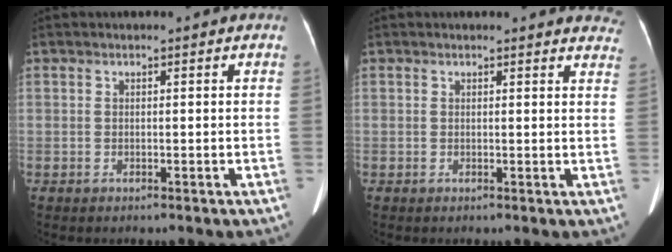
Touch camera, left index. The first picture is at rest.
{"total": 6.7, "force": [6.5, 1.6, 0.9], "torque": [0.023, -0.023, 0.032]}